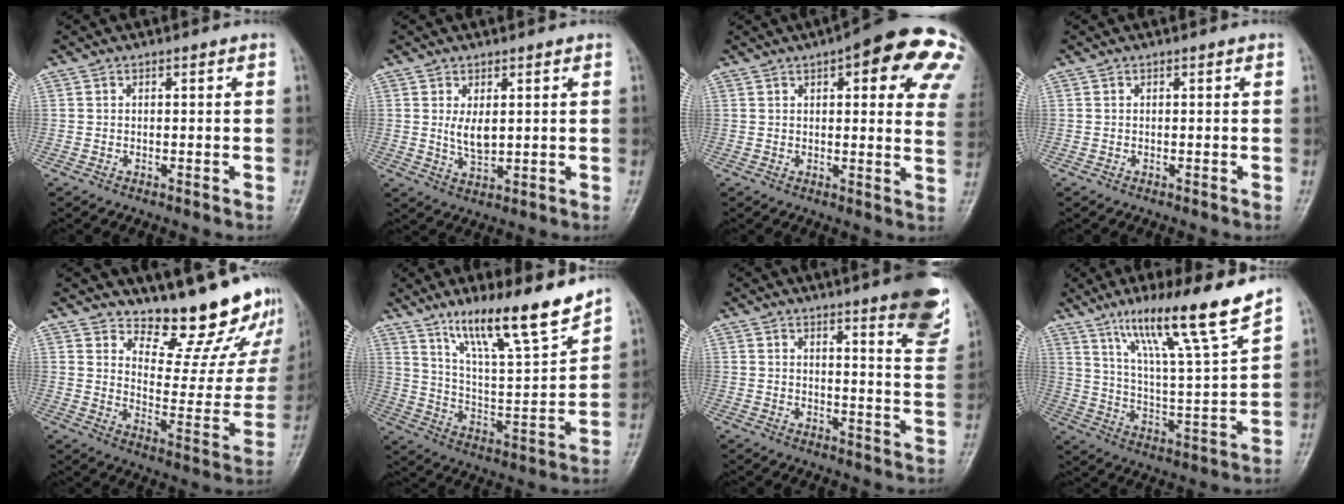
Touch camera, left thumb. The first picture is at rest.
{"total": 4.0, "force": [0.9, 2.0, 3.3], "torque": [-0.055, -0.013, 0.023]}
{"total": 20.4, "force": [9.3, 6.7, 16.9], "torque": [-0.179, -0.008, 0.098]}
{"total": 0.0}
{"total": 18.0, "force": [16.2, 5.4, 5.7], "torque": [-0.021, -0.153, 0.204]}
{"total": 16.3, "force": [12.3, 2.2, 10.4], "torque": [-0.155, -0.078, 0.219]}
{"total": 12.3, "force": [8.1, 2.0, 9.1], "torque": [-0.089, -0.048, 0.092]}
{"total": 16.9, "force": [11.9, 0.1, 12.0], "torque": [-0.187, -0.065, 0.202]}